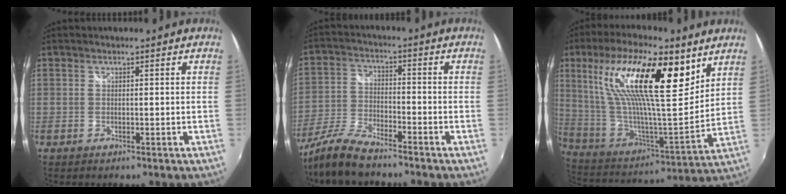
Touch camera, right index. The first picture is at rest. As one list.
[{"total": 9.9, "force": [-8.1, 2.5, 5.2], "torque": [-0.119, -0.009, -0.163]}, {"total": 26.6, "force": [13.3, 7.5, 21.8], "torque": [-0.393, 0.032, 0.237]}]